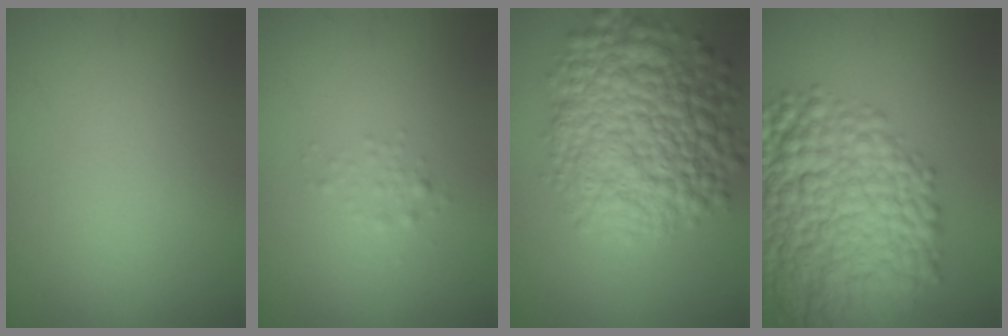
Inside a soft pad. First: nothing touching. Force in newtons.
{"total": 0.9, "press": 0.9, "slide": 0.0}
{"total": 10.4, "press": 10.4, "slide": 0.4}
{"total": 13.4, "press": 13.4, "slide": 0.0}